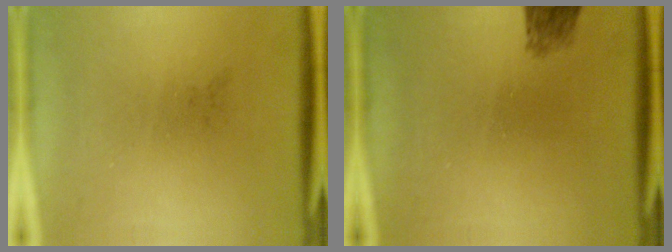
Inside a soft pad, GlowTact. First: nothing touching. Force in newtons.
{"total": 2.2}